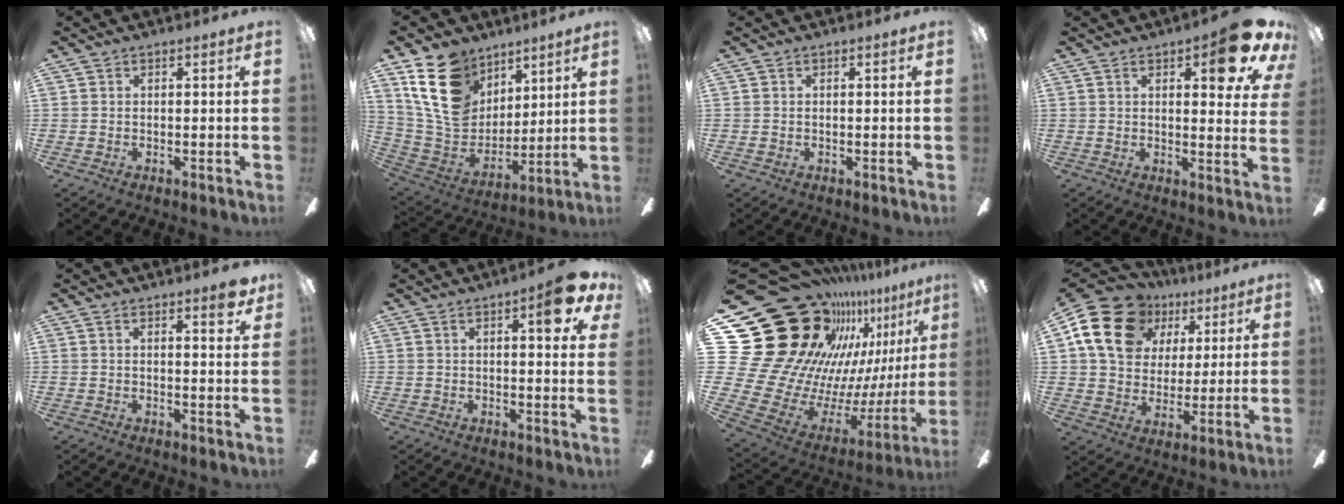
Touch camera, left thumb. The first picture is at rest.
{"total": 19.7, "force": [10.4, 14.3, 8.8], "torque": [-0.178, -0.046, 0.202]}
{"total": 0.6, "force": [-0.1, 0.5, -0.3], "torque": [0.008, 0.003, -0.004]}
{"total": 11.9, "force": [6.5, 4.1, 9.2], "torque": [-0.107, -0.033, 0.102]}
{"total": 3.4, "force": [2.5, 0.4, 2.3], "torque": [-0.027, -0.011, 0.037]}
{"total": 7.4, "force": [3.7, 2.1, 6.1], "torque": [-0.077, -0.012, 0.051]}
{"total": 30.4, "force": [16.6, 19.6, 16.3], "torque": [-0.274, -0.191, 0.382]}
{"total": 18.6, "force": [8.1, 14.6, 8.1], "torque": [-0.145, -0.019, 0.153]}